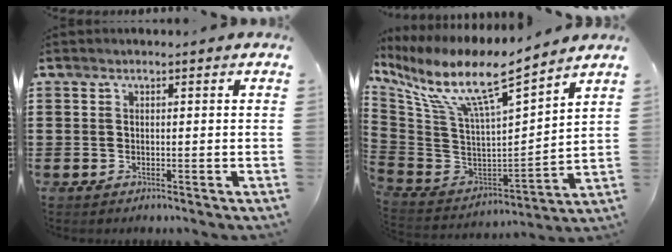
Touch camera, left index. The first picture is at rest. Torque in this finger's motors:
{"motor_torque": [2.14, 0.00, 0.88, 0.21]}